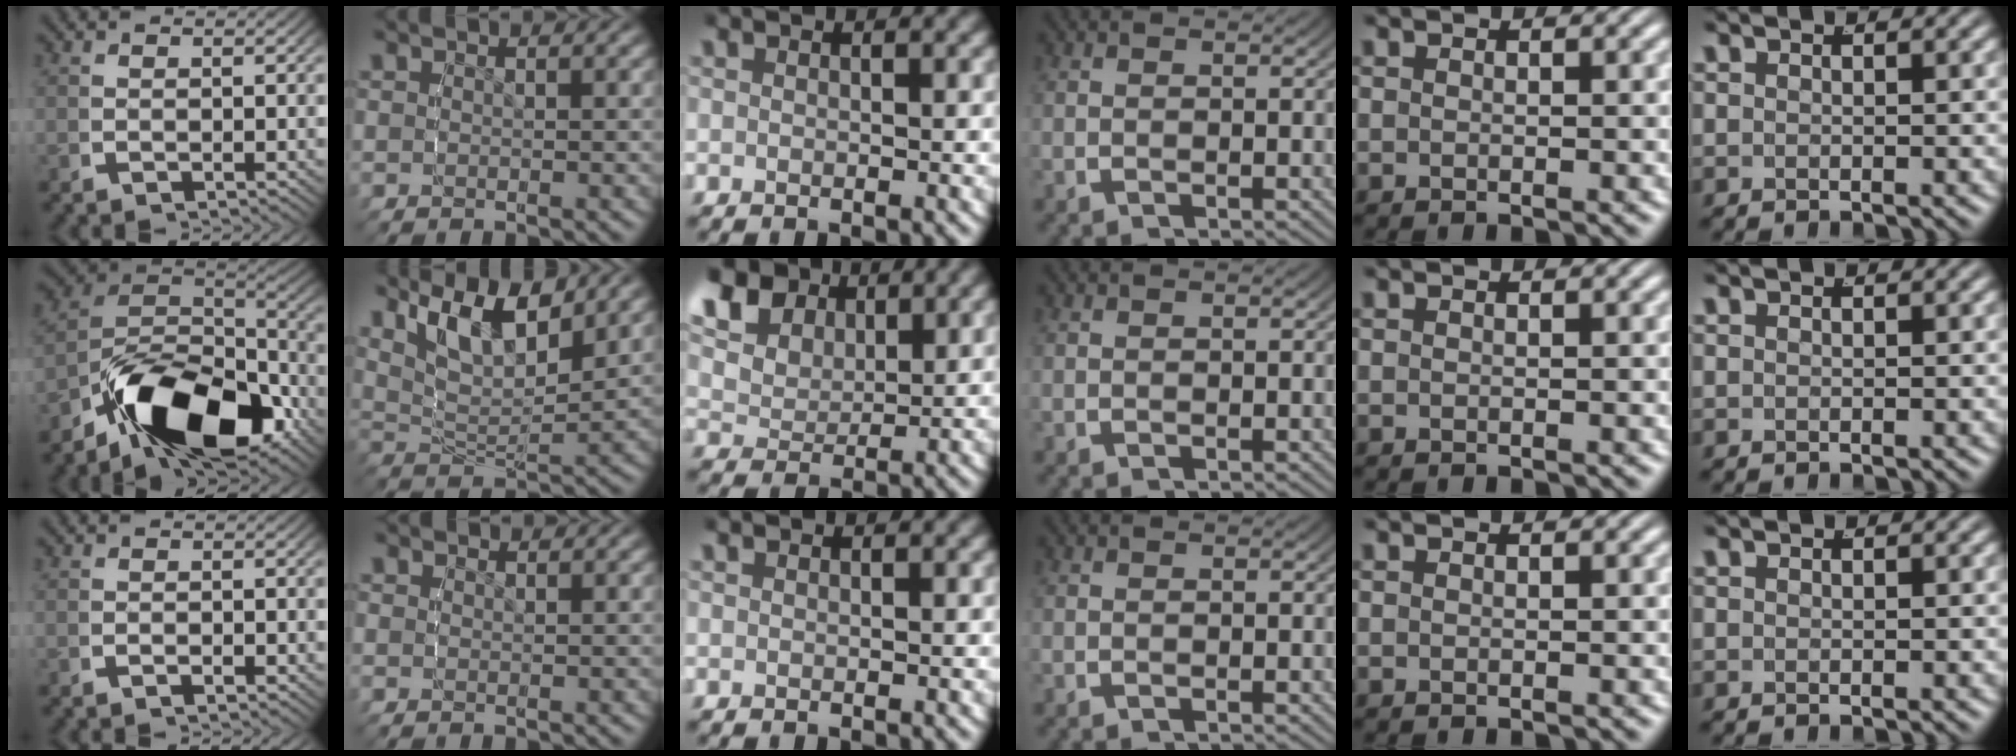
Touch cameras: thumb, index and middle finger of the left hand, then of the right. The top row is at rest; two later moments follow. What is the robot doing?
{"motion": "lift_and_place", "object": "glasses"}